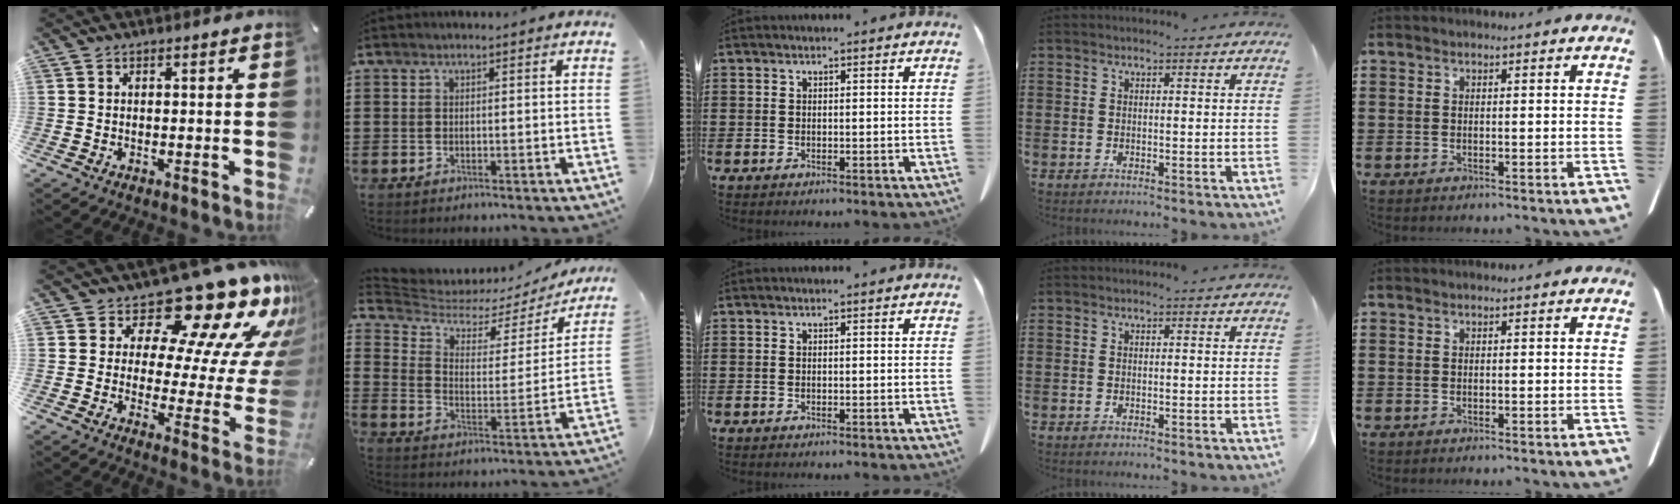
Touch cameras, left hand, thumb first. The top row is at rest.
{"thumb": {"total": 18.7, "force": [14.7, 7.0, 9.2], "torque": [-0.106, -0.138, 0.233]}, "index": {"total": 4.8, "force": [4.1, 2.0, 1.7], "torque": [-0.060, -0.026, 0.064]}}